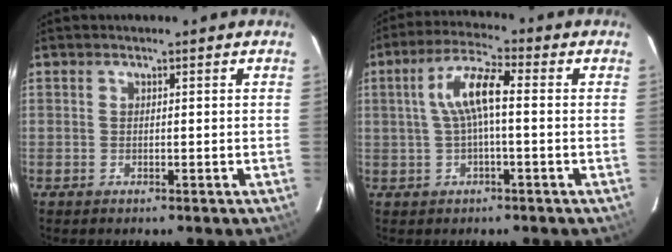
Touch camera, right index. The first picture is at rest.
{"total": 7.3, "force": [0.2, 1.5, 7.2], "torque": [-0.145, 0.016, 0.007]}